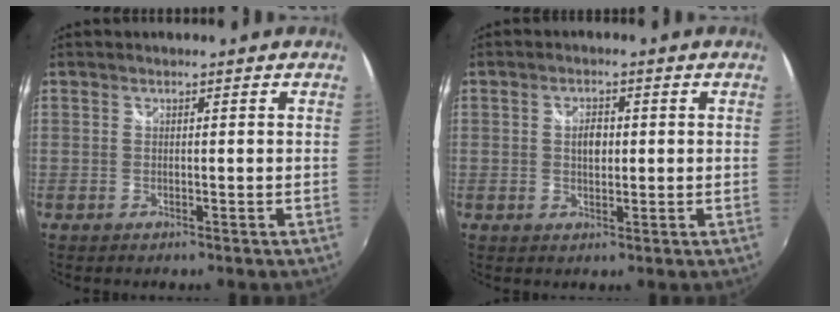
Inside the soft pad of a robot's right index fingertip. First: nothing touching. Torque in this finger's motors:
{"motor_torque": [-0.04, -0.05, 0.04, 0.05]}